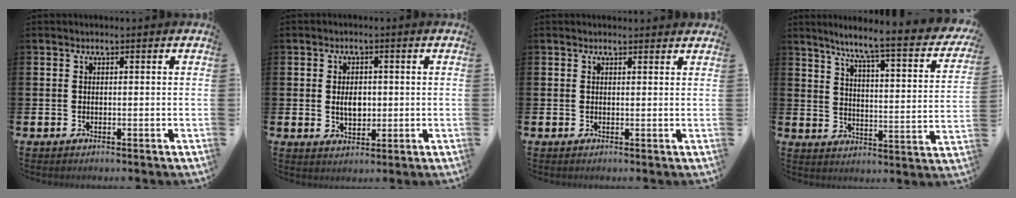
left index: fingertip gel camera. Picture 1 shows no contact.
{"total": 3.3, "force": [0.1, 2.2, 2.4], "torque": [-0.034, 0.003, -0.003]}
{"total": 1.0, "force": [1.0, 0.1, 0.2], "torque": [0.005, -0.001, 0.016]}
{"total": 6.7, "force": [5.4, 0.4, 3.9], "torque": [-0.087, -0.049, 0.078]}